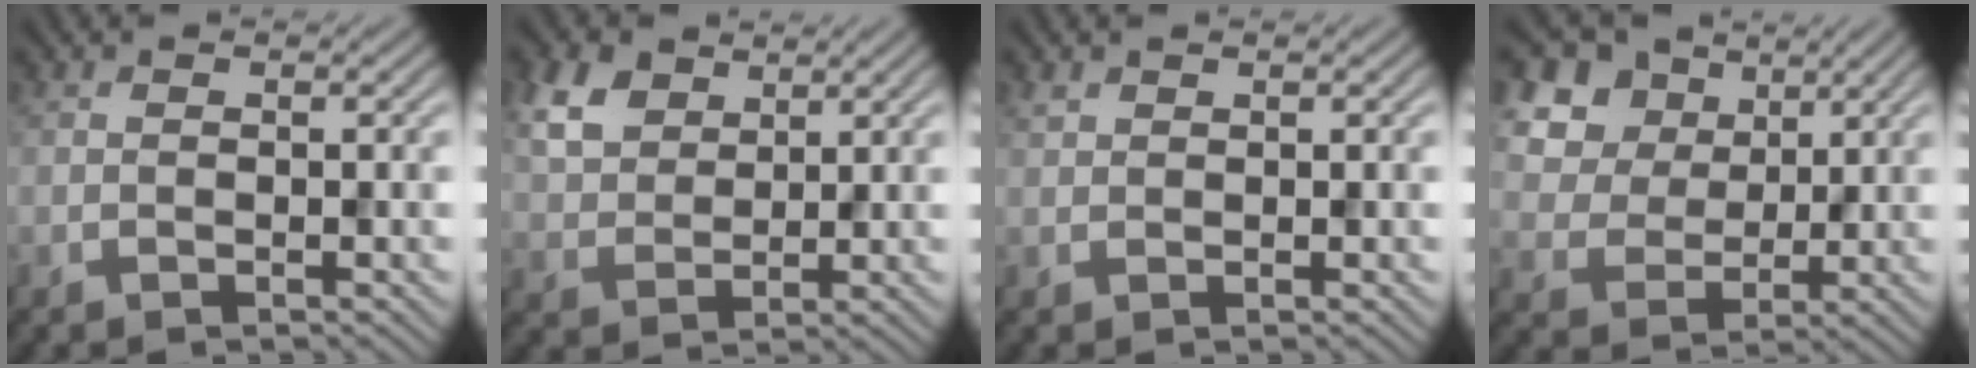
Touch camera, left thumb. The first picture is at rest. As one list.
[{"total": 6.1, "force": [3.3, 3.9, 3.3], "torque": [-0.091, 0.005, 0.069]}, {"total": 0.7, "force": [0.6, 0.3, 0.2], "torque": [-0.007, 0.000, 0.014]}, {"total": 10.6, "force": [5.4, 7.6, 4.9], "torque": [-0.161, 0.009, 0.118]}]